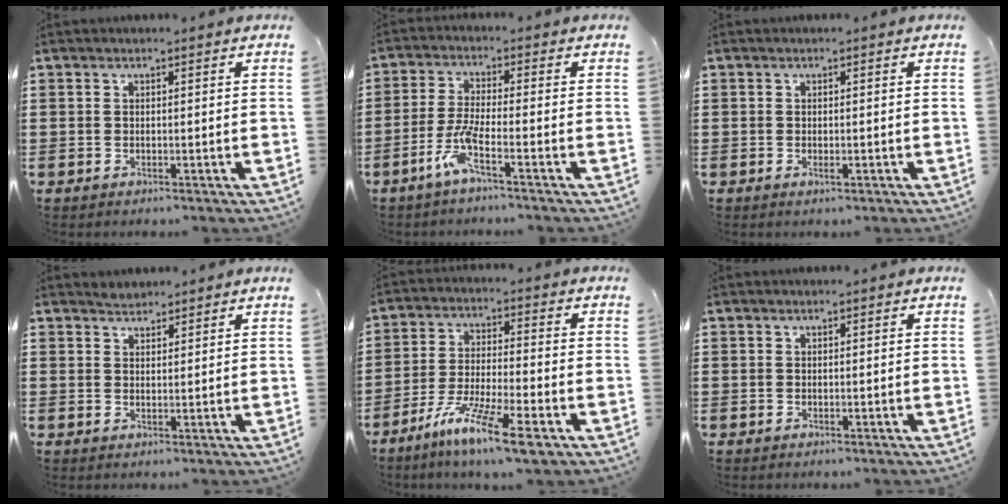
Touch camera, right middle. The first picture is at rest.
{"total": 5.0, "force": [-2.9, 0.3, 4.0], "torque": [-0.087, -0.006, -0.058]}
{"total": 0.6, "force": [-0.2, 0.3, 0.4], "torque": [-0.009, -0.003, -0.004]}
{"total": 1.7, "force": [1.6, 0.4, -0.4], "torque": [0.001, 0.002, 0.033]}
{"total": 9.4, "force": [-6.9, 0.4, 6.4], "torque": [-0.132, -0.010, -0.136]}
{"total": 0.0}